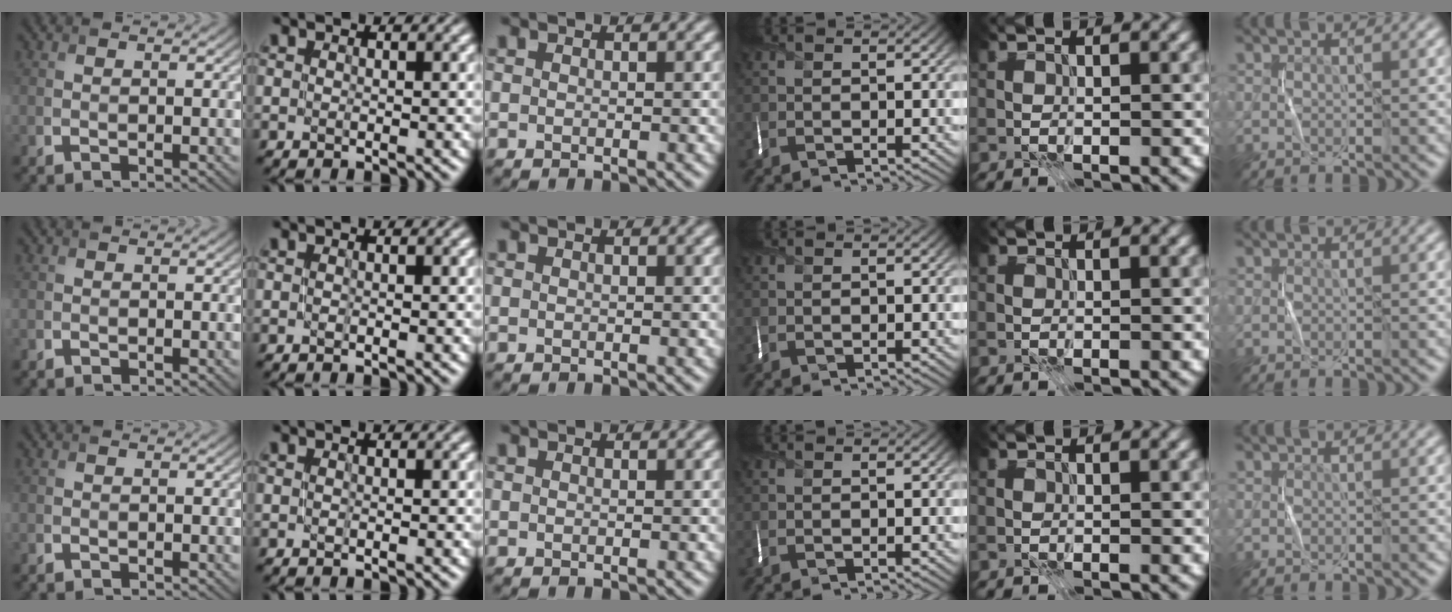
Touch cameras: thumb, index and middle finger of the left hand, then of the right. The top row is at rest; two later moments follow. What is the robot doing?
{"motion": "fold", "object": "scarf"}